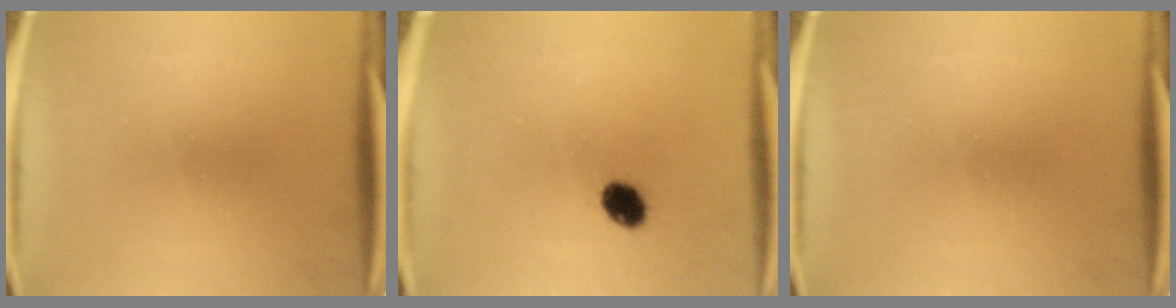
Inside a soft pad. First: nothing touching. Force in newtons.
{"total": 4.8}
{"total": 0.0}